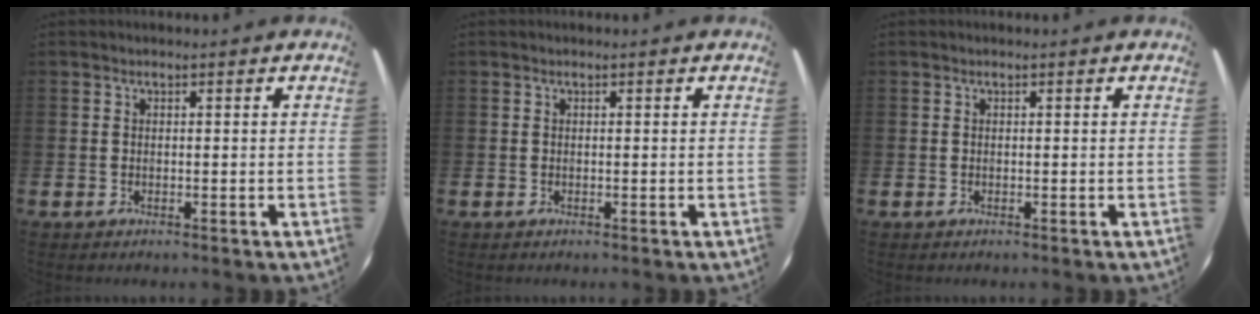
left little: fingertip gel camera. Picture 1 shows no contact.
{"total": 0.0}
{"total": 0.0}